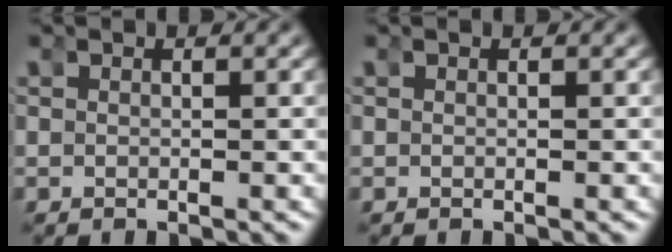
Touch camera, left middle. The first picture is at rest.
{"total": 0.0}